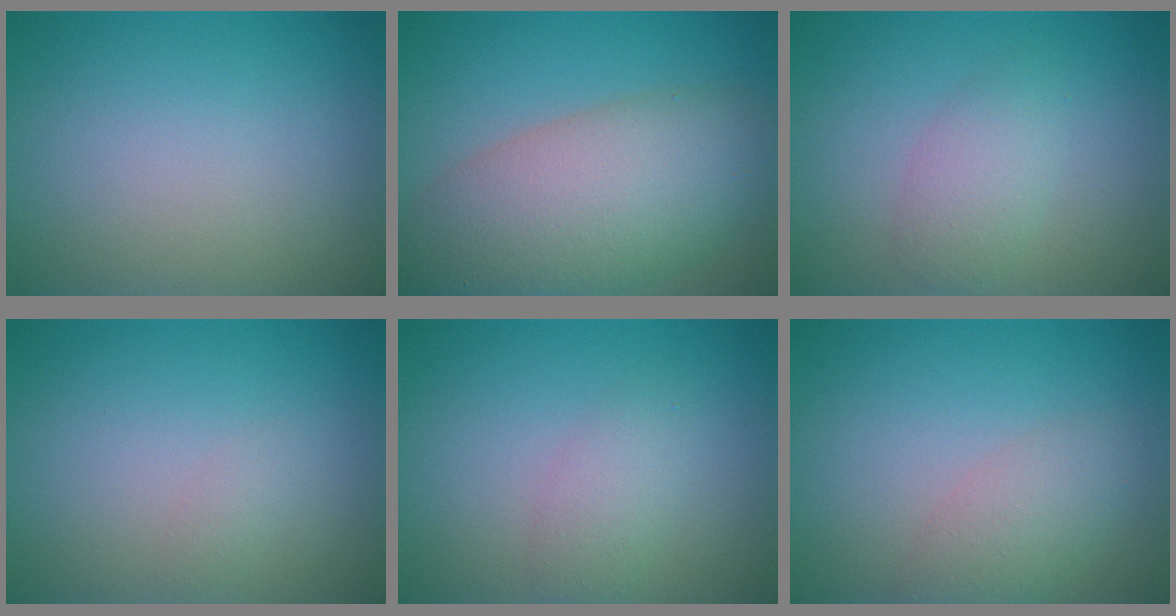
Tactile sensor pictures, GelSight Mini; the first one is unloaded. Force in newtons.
{"total": 10.3, "press": 10.3, "slide": 0.5}
{"total": 2.6, "press": 2.6, "slide": 0.2}
{"total": 0.7, "press": 0.7, "slide": 0.0}
{"total": 2.1, "press": 2.1, "slide": 0.0}
{"total": 2.8, "press": 2.8, "slide": 0.1}